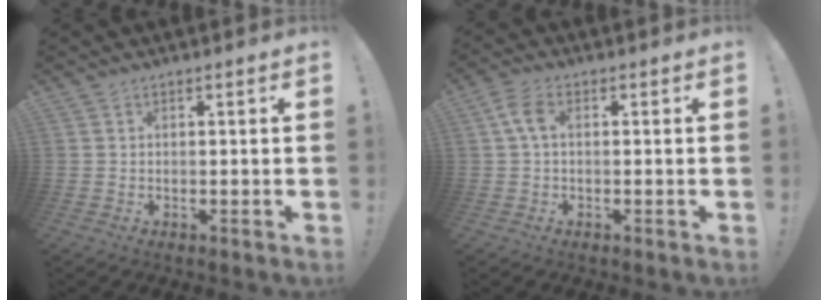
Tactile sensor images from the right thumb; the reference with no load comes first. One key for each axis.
{"total": 5.0, "fx": 0.9, "fy": 2.8, "fz": 4.1, "tx": -0.085, "ty": 0.011, "tz": 0.019}